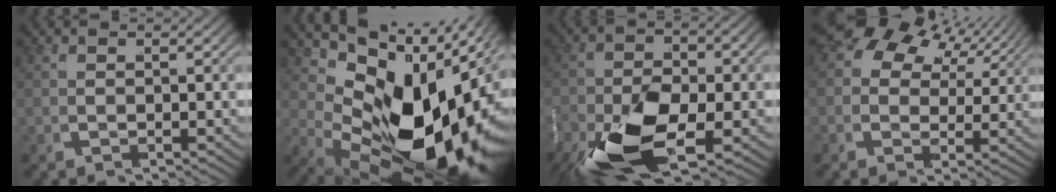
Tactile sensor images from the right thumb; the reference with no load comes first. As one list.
[{"total": 20.3, "force": [-0.7, 12.4, 16.0], "torque": [-0.244, -0.036, 0.002]}, {"total": 11.8, "force": [-4.3, 6.4, 9.0], "torque": [-0.215, -0.053, -0.052]}, {"total": 9.4, "force": [3.3, 7.1, 5.2], "torque": [-0.090, 0.024, 0.029]}]